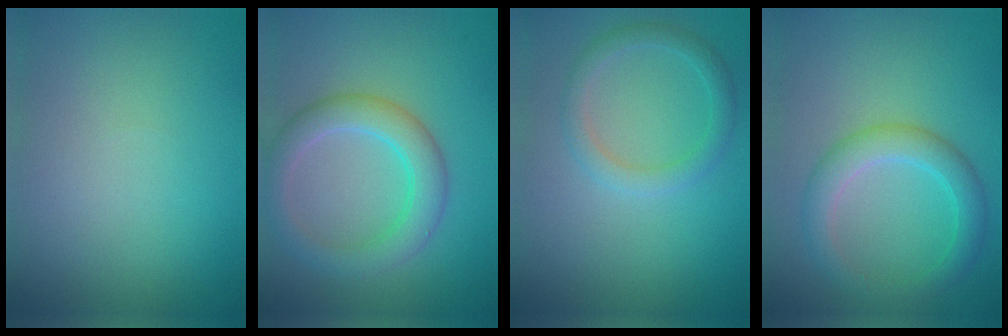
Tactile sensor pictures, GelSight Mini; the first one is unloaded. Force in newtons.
{"total": 4.4, "press": 4.4, "slide": 0.2}
{"total": 2.3, "press": 2.3, "slide": 0.0}
{"total": 3.6, "press": 3.6, "slide": 0.0}